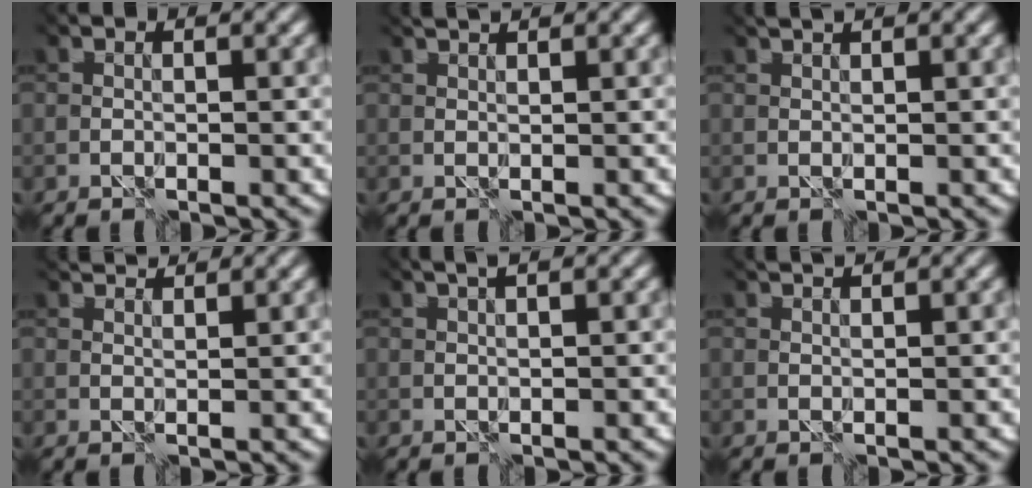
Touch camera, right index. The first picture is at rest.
{"total": 2.5, "force": [2.4, 0.0, 0.7], "torque": [-0.015, 0.006, 0.035]}
{"total": 1.9, "force": [1.8, -0.3, 0.4], "torque": [-0.013, 0.003, 0.028]}
{"total": 3.9, "force": [3.7, 0.4, 1.1], "torque": [-0.025, 0.007, 0.064]}
{"total": 1.6, "force": [1.3, -0.2, 0.8], "torque": [-0.002, 0.014, 0.018]}
{"total": 2.5, "force": [2.4, 0.0, 0.7], "torque": [-0.014, 0.006, 0.035]}